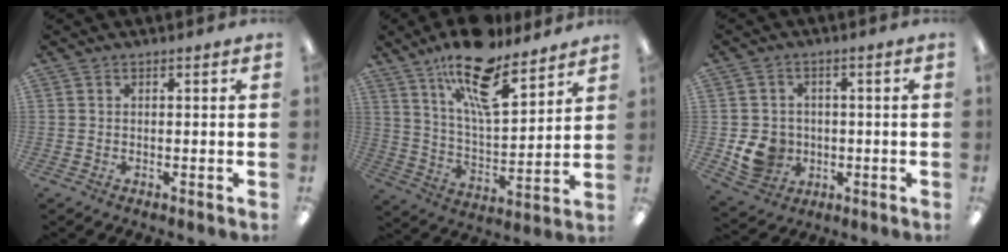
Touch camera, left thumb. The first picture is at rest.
{"total": 19.0, "force": [13.1, 6.7, 12.0], "torque": [-0.194, -0.073, 0.218]}
{"total": 8.0, "force": [-1.6, 7.2, 3.0], "torque": [-0.070, 0.009, -0.023]}